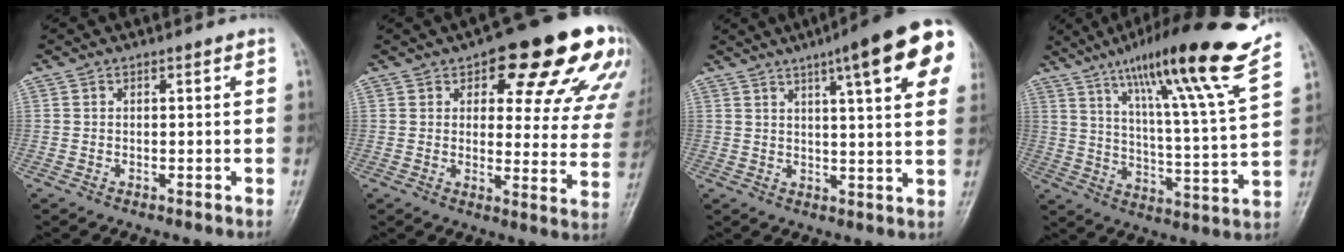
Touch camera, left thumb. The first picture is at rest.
{"total": 21.7, "force": [11.8, 8.5, 16.1], "torque": [-0.151, -0.029, 0.141]}
{"total": 17.9, "force": [8.6, 3.4, 15.3], "torque": [-0.191, -0.008, 0.105]}
{"total": 21.3, "force": [15.0, 0.2, 15.1], "torque": [-0.220, -0.076, 0.231]}